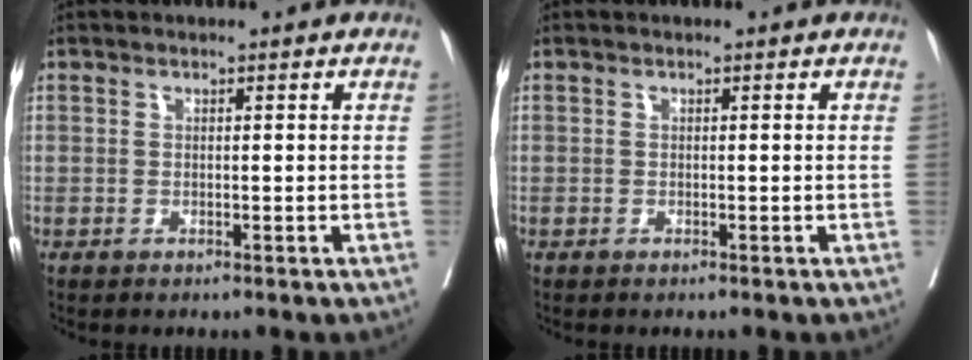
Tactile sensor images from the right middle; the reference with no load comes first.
{"total": 0.0}